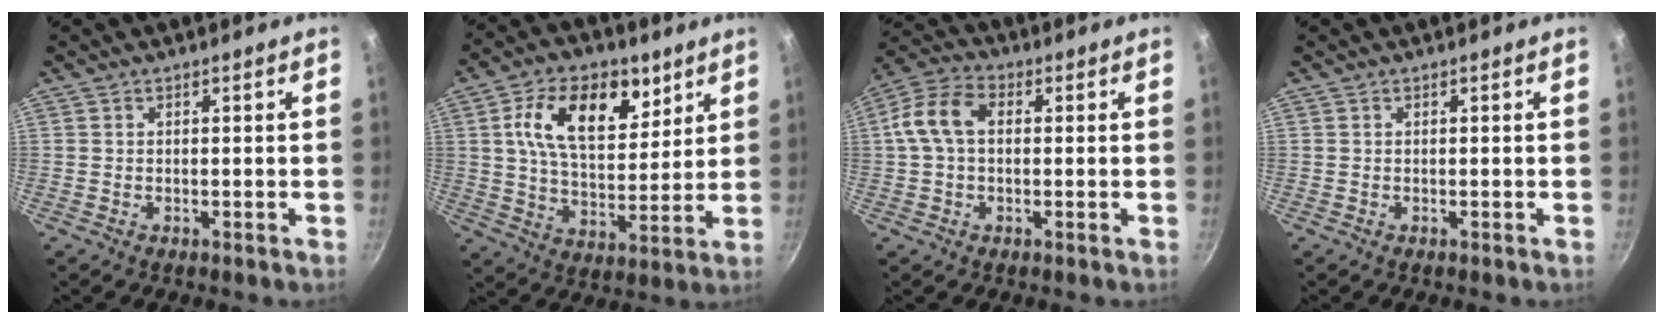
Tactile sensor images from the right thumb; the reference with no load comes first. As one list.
[{"total": 16.6, "force": [6.9, 9.6, 11.8], "torque": [-0.164, -0.022, 0.123]}, {"total": 8.9, "force": [1.0, 5.9, 6.7], "torque": [-0.138, 0.030, 0.014]}, {"total": 0.0}]